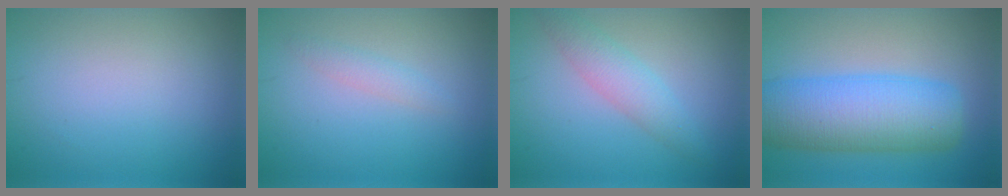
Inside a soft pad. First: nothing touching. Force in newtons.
{"total": 1.3, "press": 1.3, "slide": 0.0}
{"total": 2.9, "press": 2.9, "slide": 0.1}
{"total": 9.5, "press": 9.5, "slide": 0.2}